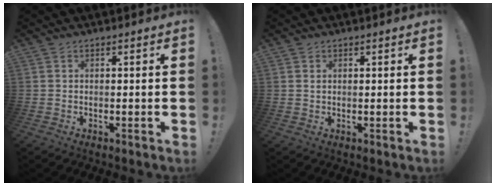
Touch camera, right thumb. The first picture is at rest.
{"total": 0.5, "force": [0.2, 0.5, 0.2], "torque": [-0.003, 0.002, 0.004]}